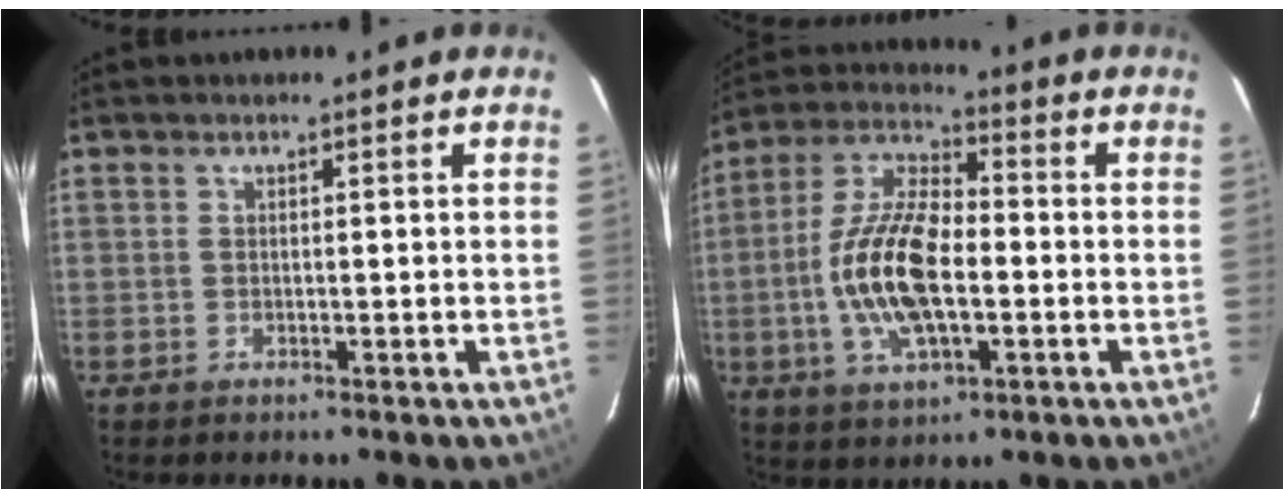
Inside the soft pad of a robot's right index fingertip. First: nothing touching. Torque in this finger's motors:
{"motor_torque": [0.39, -0.07, 0.66, 0.07]}